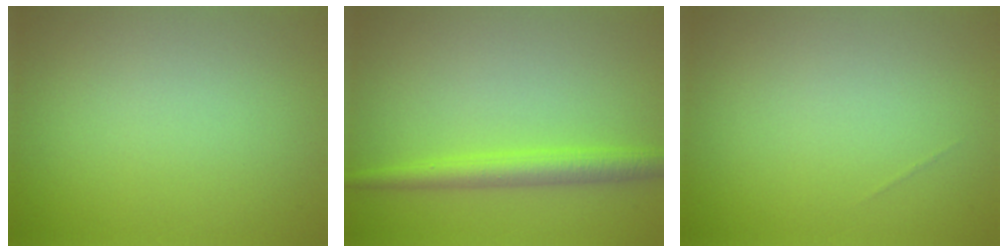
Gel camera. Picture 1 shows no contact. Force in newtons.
{"total": 3.1, "press": 3.1, "slide": 0.1}
{"total": 0.0}